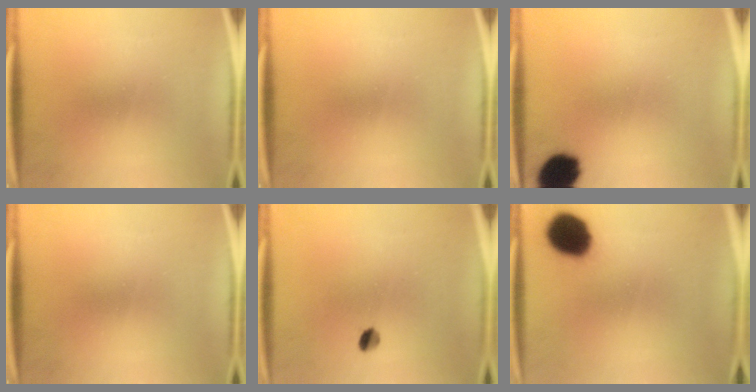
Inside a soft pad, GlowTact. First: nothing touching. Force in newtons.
{"total": 0.0}
{"total": 10.7}
{"total": 0.0}
{"total": 2.5}
{"total": 13.0}